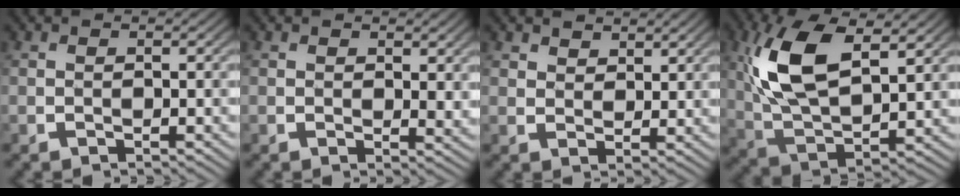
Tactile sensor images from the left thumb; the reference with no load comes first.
{"total": 3.2, "force": [1.8, 2.0, 1.7], "torque": [-0.041, -0.004, 0.033]}
{"total": 3.8, "force": [2.7, 2.2, 1.3], "torque": [-0.038, -0.010, 0.050]}
{"total": 13.0, "force": [4.6, 6.9, 10.1], "torque": [-0.230, 0.010, 0.088]}